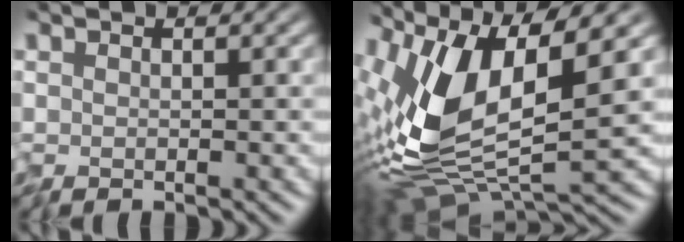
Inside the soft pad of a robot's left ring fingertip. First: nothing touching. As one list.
[{"total": 11.5, "force": [0.9, 4.6, 10.5], "torque": [-0.223, -0.007, 0.008]}]